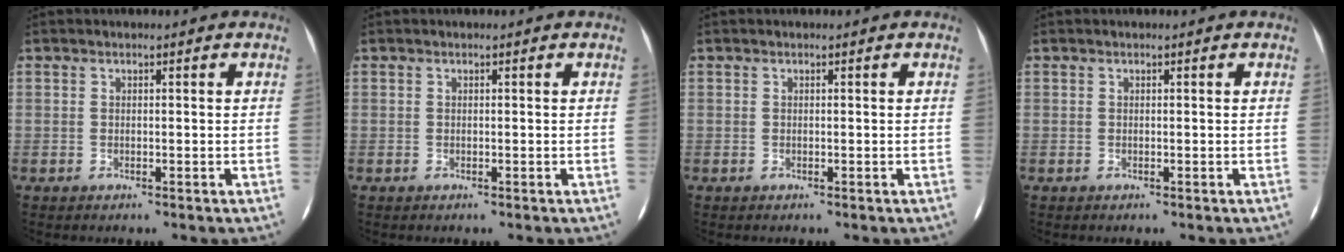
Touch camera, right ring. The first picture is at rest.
{"total": 0.0}
{"total": 0.0}
{"total": 0.0}